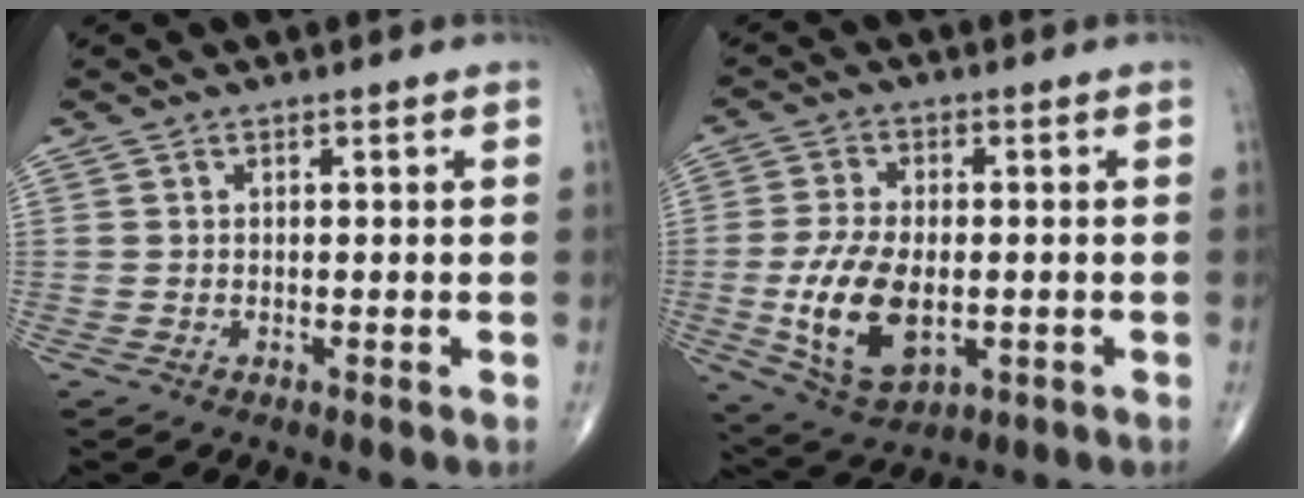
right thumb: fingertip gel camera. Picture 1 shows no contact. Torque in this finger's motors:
{"motor_torque": [0.40, 0.95, 1.40, -0.16, 0.50]}